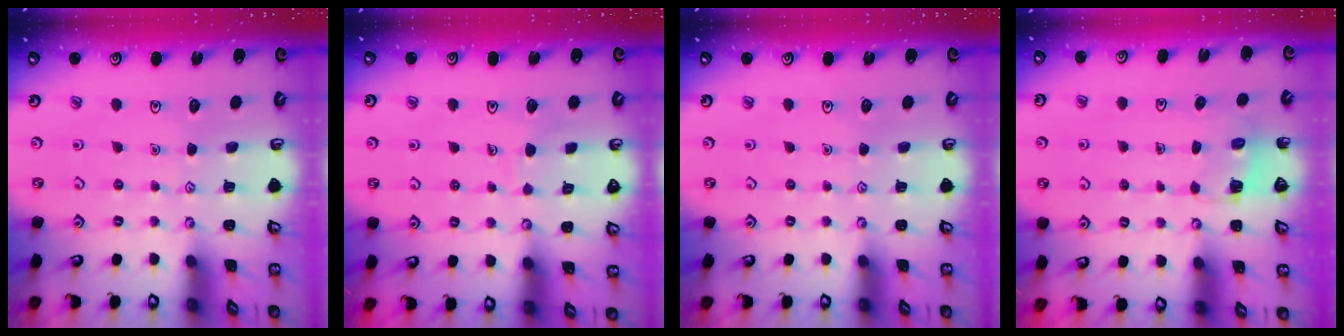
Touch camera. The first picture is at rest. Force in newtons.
{"total": 3.8, "press": 3.8, "slide": 0.3}
{"total": 0.0}
{"total": 3.0, "press": 3.0, "slide": 0.2}